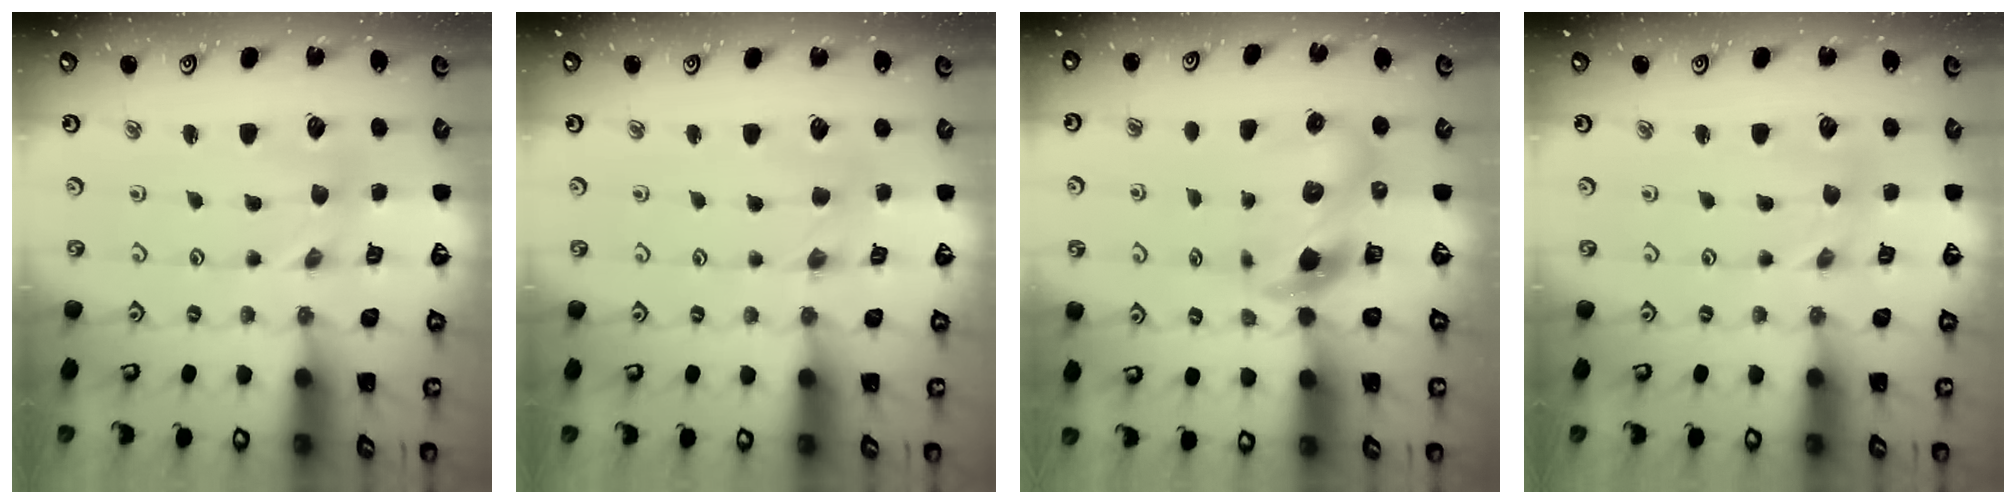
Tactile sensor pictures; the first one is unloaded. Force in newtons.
{"total": 0.0}
{"total": 7.9, "press": 7.8, "slide": 1.3}
{"total": 0.0}